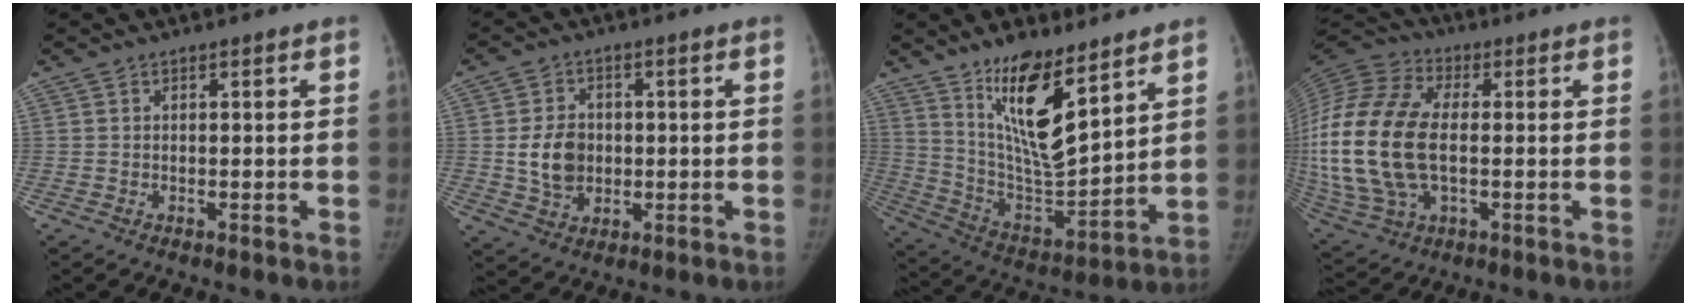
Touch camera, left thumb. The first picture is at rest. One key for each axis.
{"total": 8.3, "fx": -0.1, "fy": 6.6, "fz": 5.0, "tx": -0.067, "ty": -0.001, "tz": 0.002}
{"total": 17.1, "fx": 10.2, "fy": 5.5, "fz": 12.5, "tx": -0.191, "ty": -0.072, "tz": 0.199}
{"total": 26.8, "fx": -0.9, "fy": 15.7, "fz": 21.6, "tx": -0.509, "ty": 0.000, "tz": -0.009}